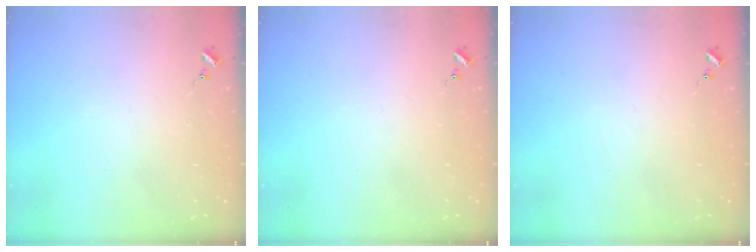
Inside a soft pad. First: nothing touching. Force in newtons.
{"total": 0.0}
{"total": 0.0}